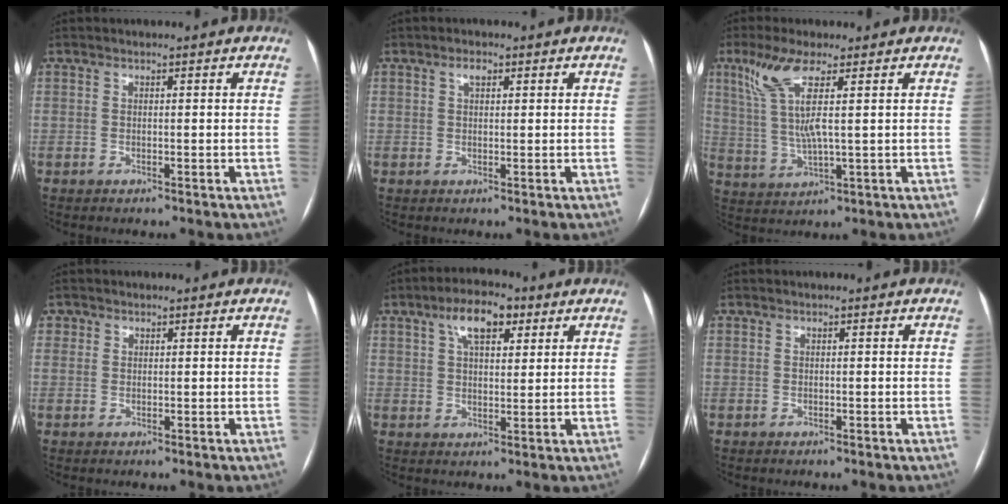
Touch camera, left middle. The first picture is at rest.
{"total": 1.5, "force": [0.7, 0.8, 1.1], "torque": [-0.022, 0.007, 0.013]}
{"total": 7.9, "force": [3.3, 0.6, 7.2], "torque": [-0.166, 0.003, 0.070]}
{"total": 0.0}
{"total": 7.4, "force": [3.8, 3.2, 5.5], "torque": [-0.099, 0.021, 0.063]}
{"total": 0.0}